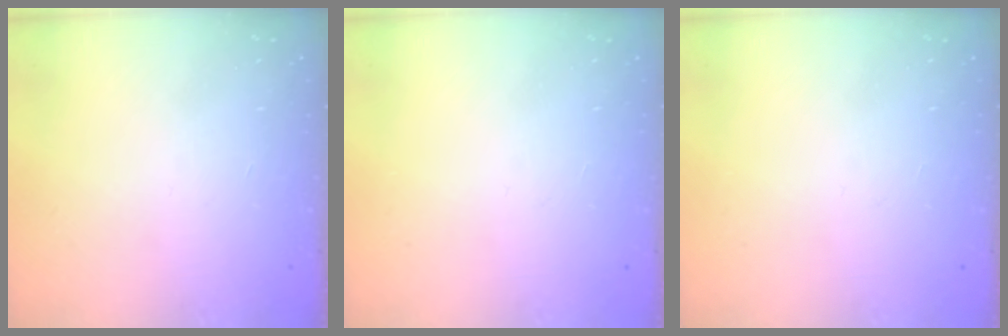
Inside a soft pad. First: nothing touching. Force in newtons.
{"total": 0.0}
{"total": 0.0}